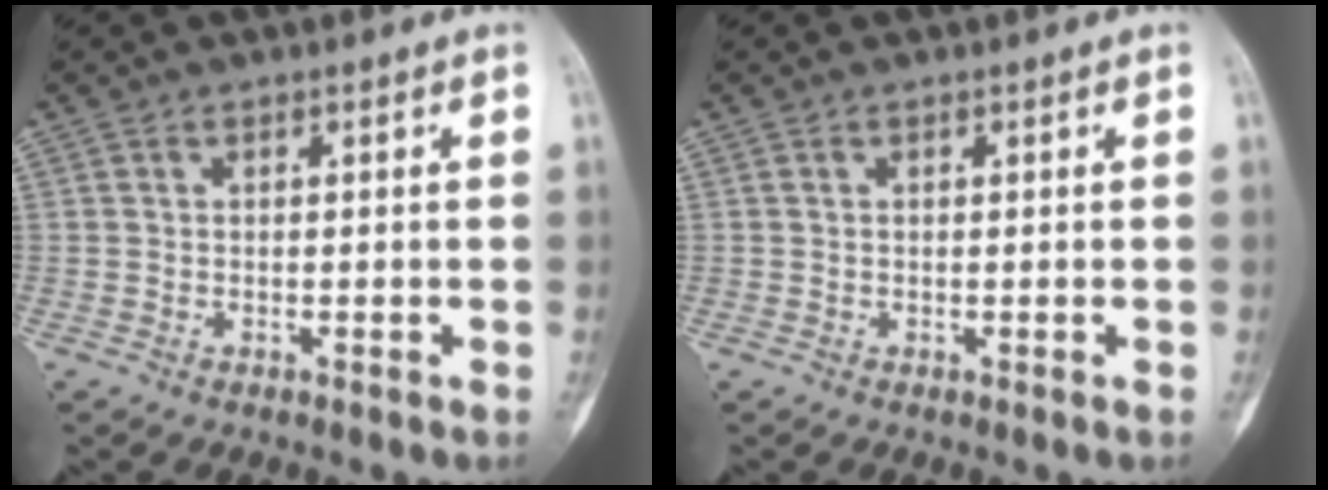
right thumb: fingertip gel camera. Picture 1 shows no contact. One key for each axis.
{"total": 0.0}